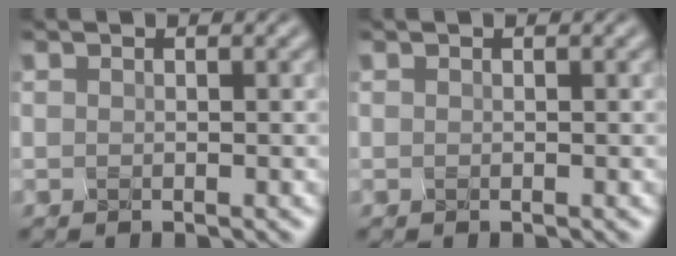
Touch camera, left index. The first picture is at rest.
{"total": 0.0}